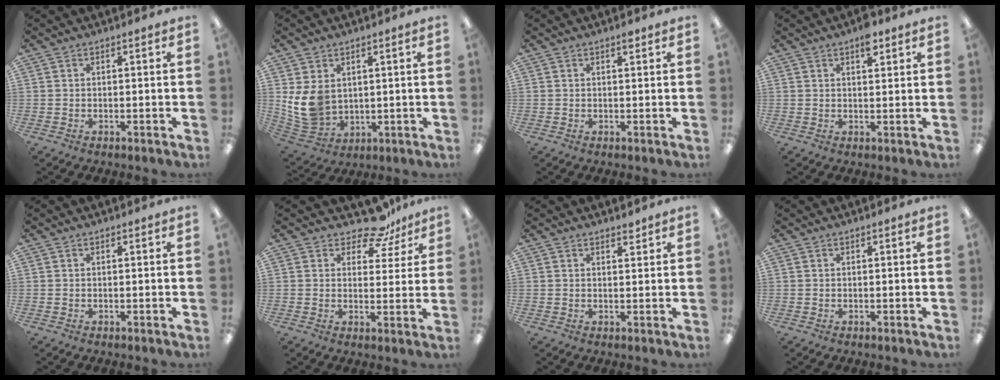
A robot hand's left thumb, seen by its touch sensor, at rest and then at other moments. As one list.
[{"total": 10.5, "force": [2.0, 8.2, 6.2], "torque": [-0.143, -0.010, 0.041]}, {"total": 1.0, "force": [0.7, 0.2, 0.6], "torque": [-0.005, -0.002, 0.011]}, {"total": 4.5, "force": [2.8, 1.9, 3.0], "torque": [-0.024, -0.013, 0.041]}, {"total": 0.0}, {"total": 8.3, "force": [7.1, 3.3, 2.7], "torque": [-0.040, -0.050, 0.129]}, {"total": 1.7, "force": [1.5, 0.5, 0.4], "torque": [0.001, -0.005, 0.027]}, {"total": 0.0}]